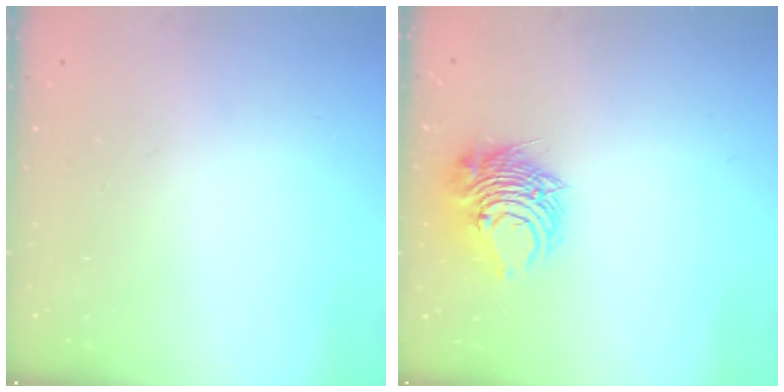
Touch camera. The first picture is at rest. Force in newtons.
{"total": 9.1, "press": 9.1, "slide": 0.4}